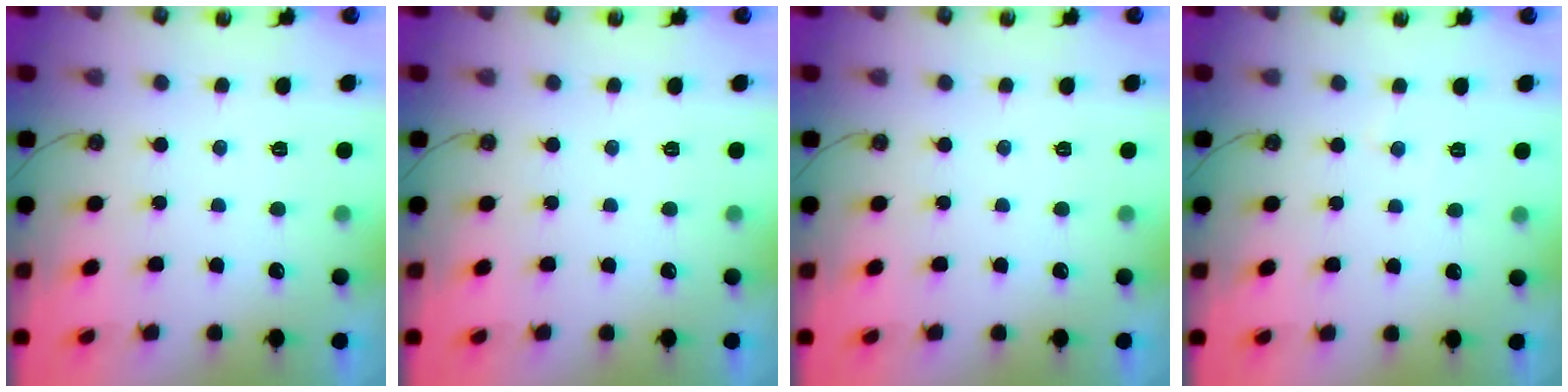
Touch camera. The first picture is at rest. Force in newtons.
{"total": 0.0}
{"total": 0.0}
{"total": 3.3, "press": 3.3, "slide": 0.5}